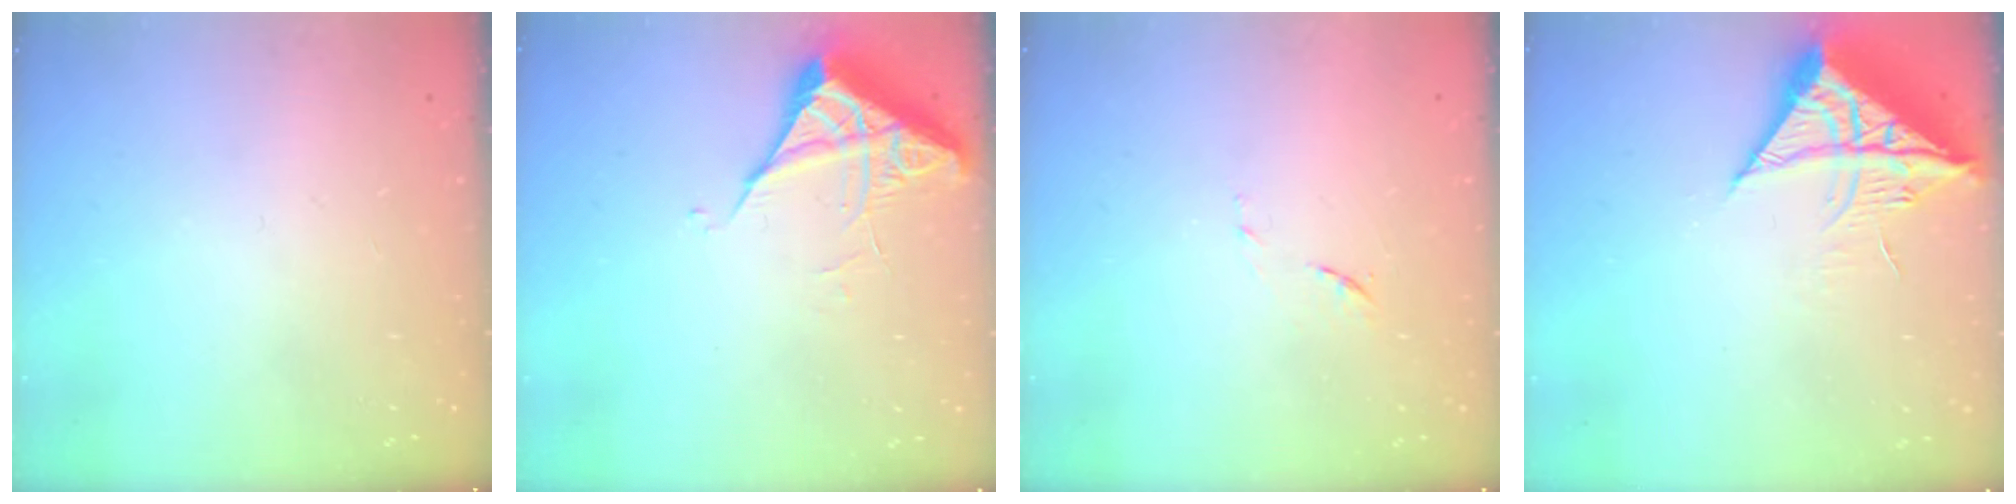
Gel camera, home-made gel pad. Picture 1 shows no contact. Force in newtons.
{"total": 5.4, "press": 5.4, "slide": 0.3}
{"total": 7.8, "press": 7.7, "slide": 0.6}
{"total": 10.5, "press": 10.5, "slide": 1.0}